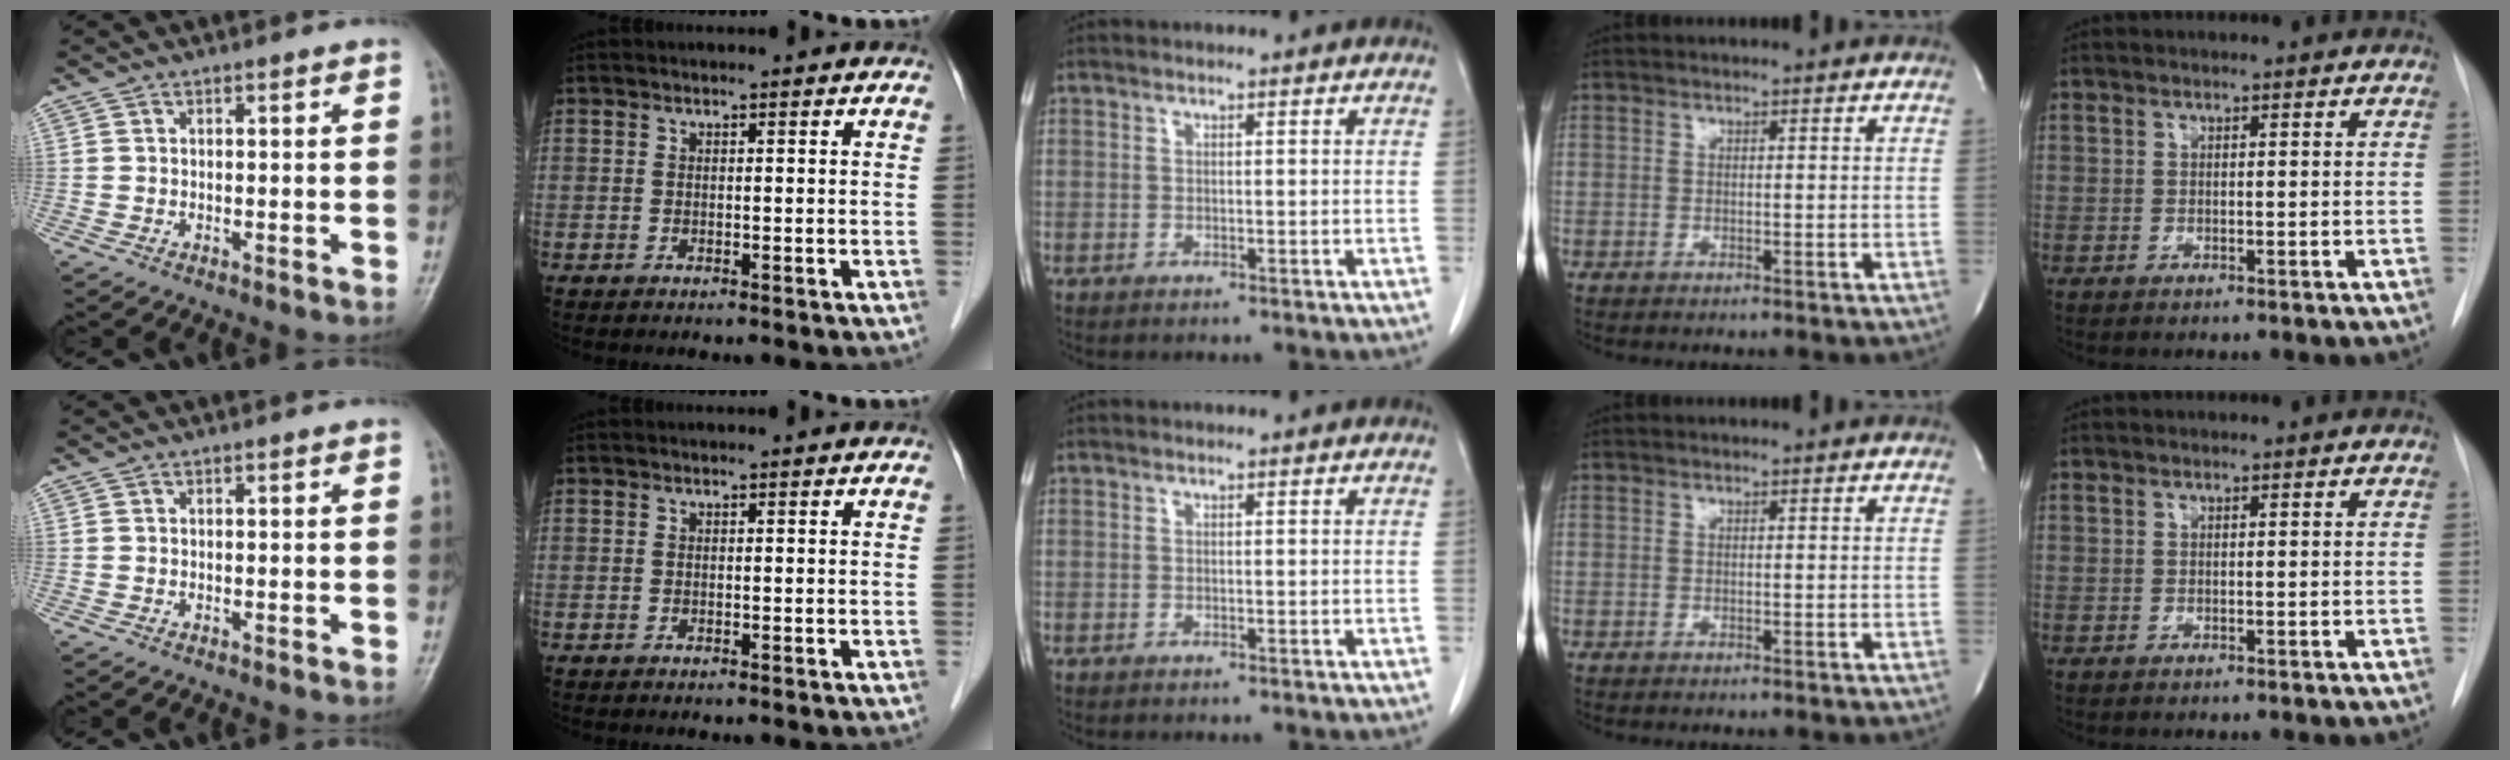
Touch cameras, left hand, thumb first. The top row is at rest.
{}